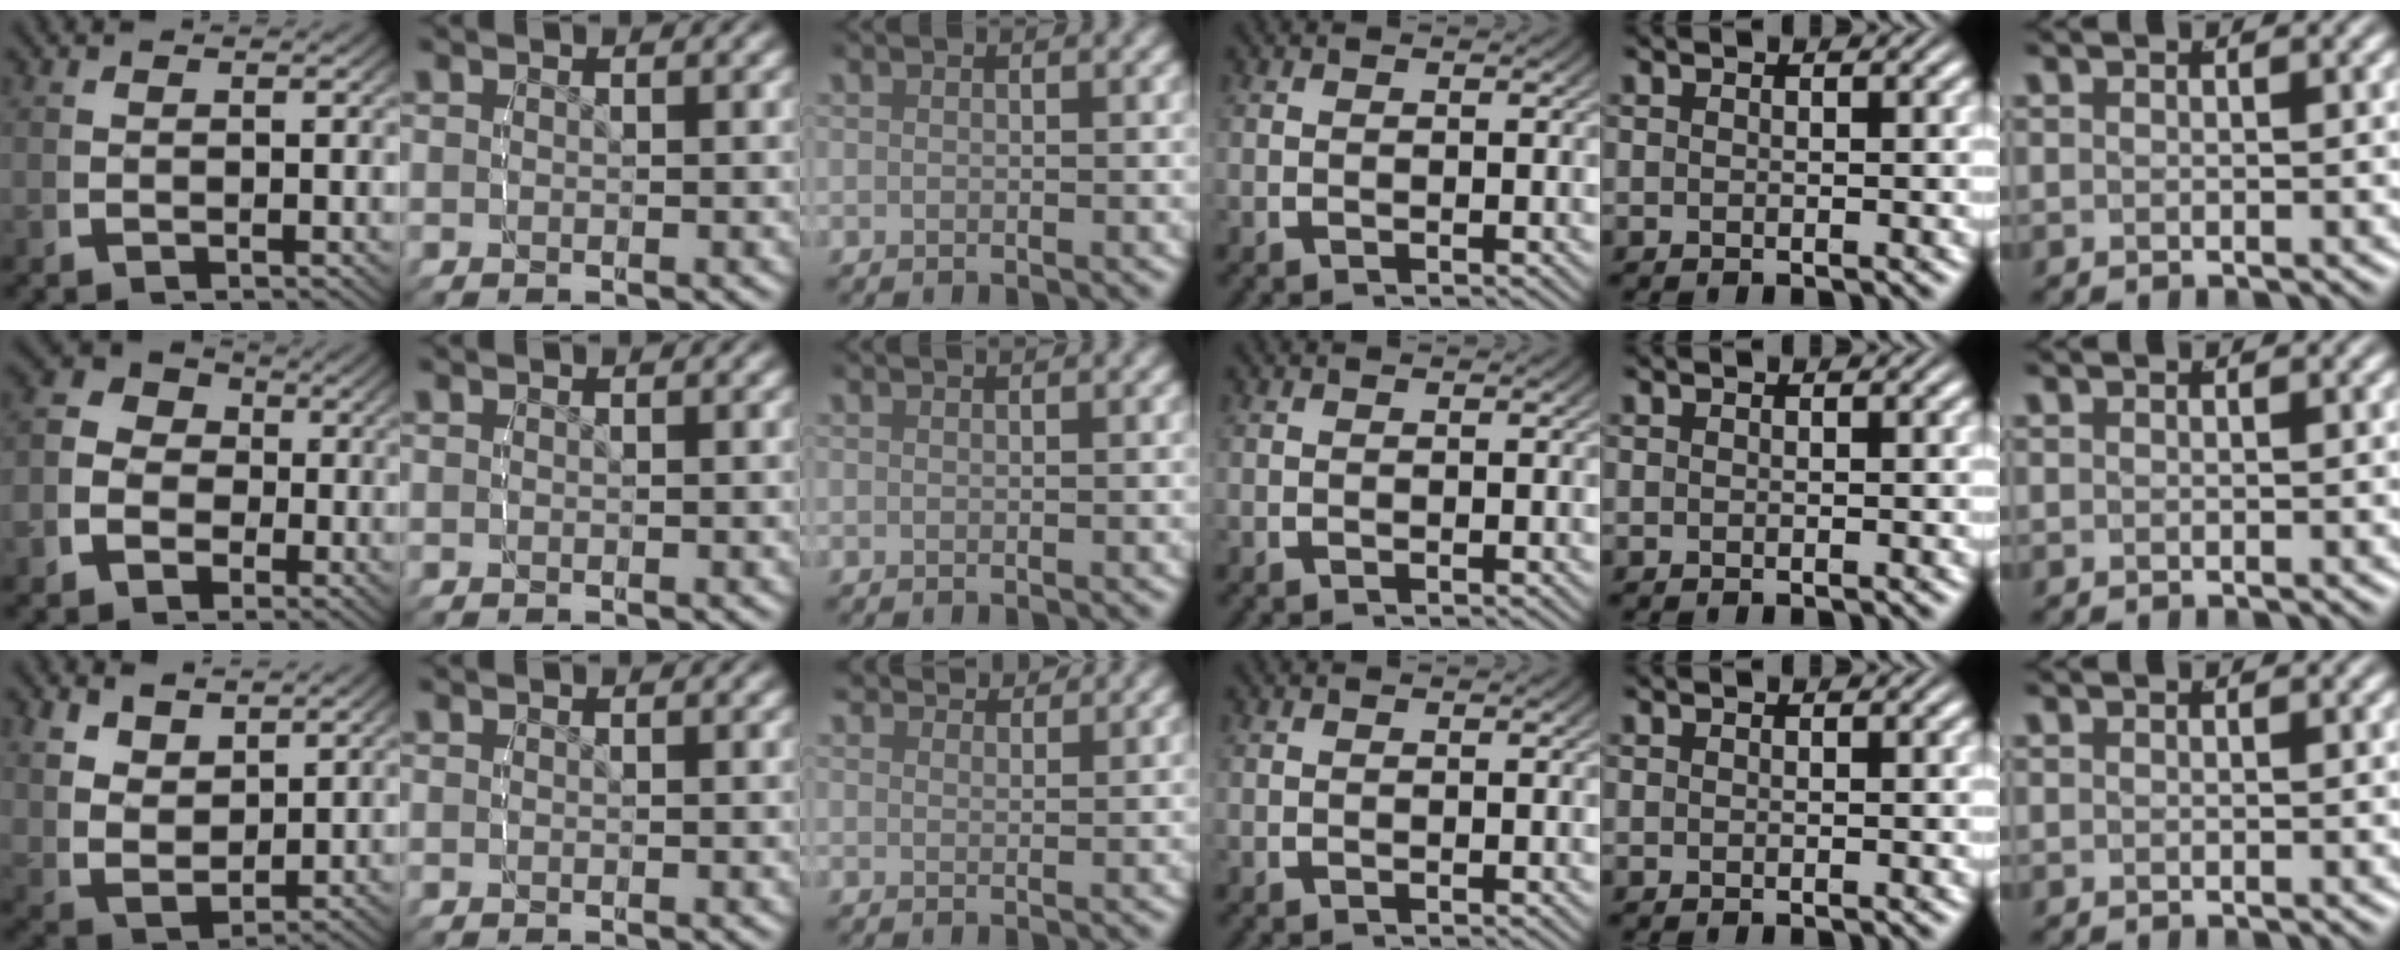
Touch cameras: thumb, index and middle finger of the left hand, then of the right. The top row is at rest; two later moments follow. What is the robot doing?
{"motion": "lift_and_place", "object": "air blower"}